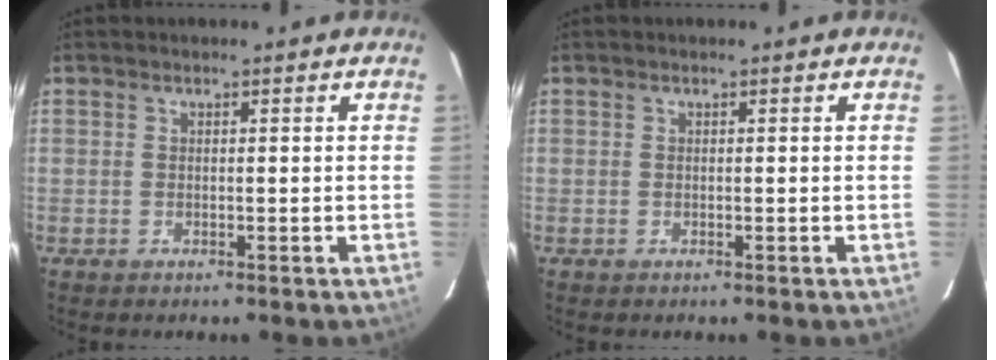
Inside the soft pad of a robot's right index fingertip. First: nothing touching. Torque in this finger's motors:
{"motor_torque": [0.00, 0.00, 0.00, 0.01]}